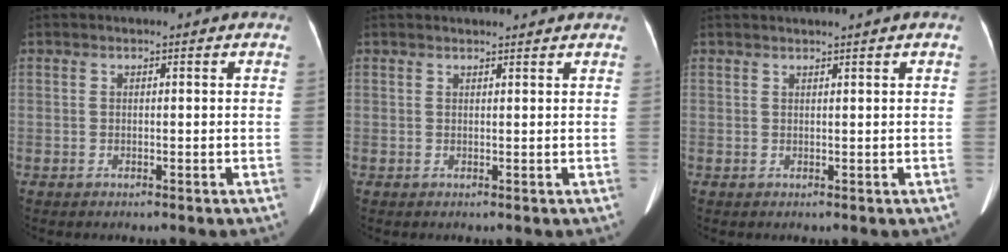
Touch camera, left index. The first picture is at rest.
{"total": 3.1, "force": [3.1, 0.2, 0.6], "torque": [-0.010, 0.015, 0.037]}
{"total": 1.8, "force": [1.5, -0.6, 0.7], "torque": [-0.009, 0.011, 0.029]}